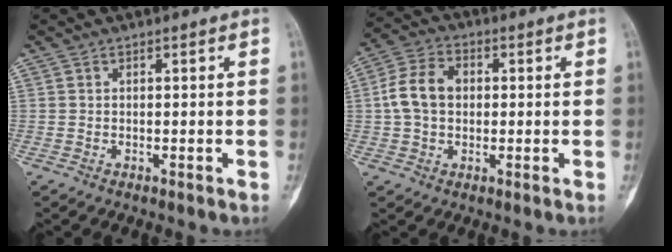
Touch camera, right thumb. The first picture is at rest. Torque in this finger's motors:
{"motor_torque": [0.81, 0.72, 0.88, 0.09, 0.16]}